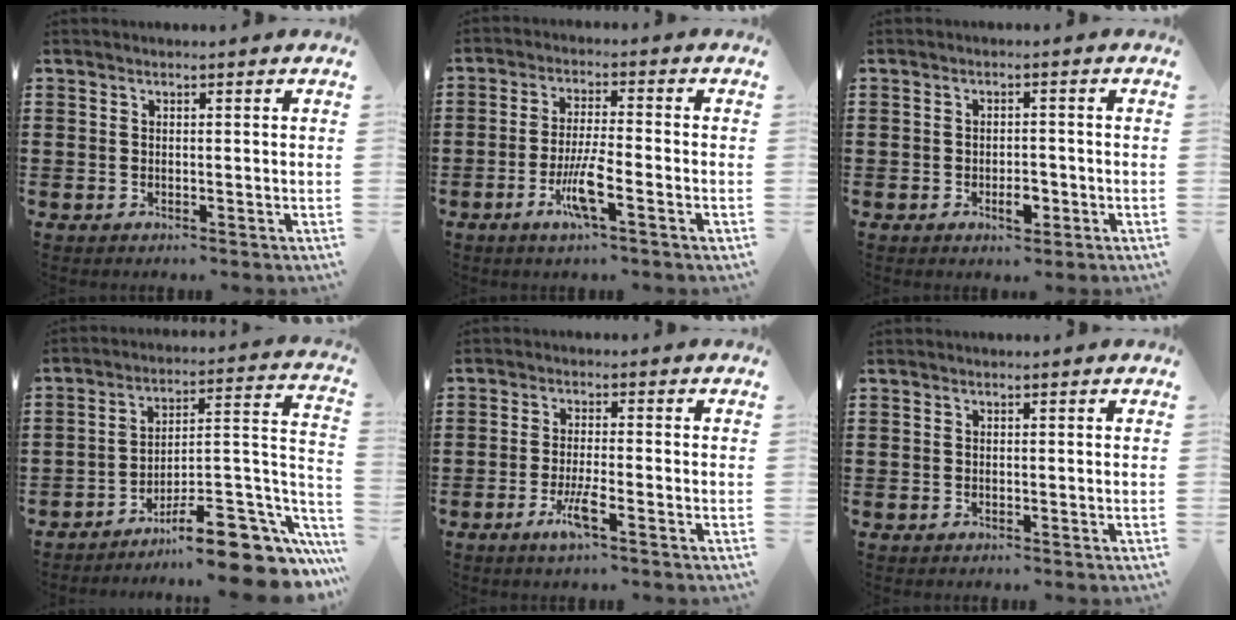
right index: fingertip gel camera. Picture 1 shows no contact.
{"total": 6.7, "force": [-2.9, 0.8, 6.0], "torque": [-0.123, -0.010, -0.059]}
{"total": 3.4, "force": [-1.4, 1.5, 2.8], "torque": [-0.048, 0.003, -0.024]}
{"total": 12.4, "force": [-9.3, 2.9, 7.7], "torque": [-0.092, 0.033, -0.163]}
{"total": 4.2, "force": [-2.1, 0.2, 3.6], "torque": [-0.078, -0.014, -0.042]}
{"total": 0.0}